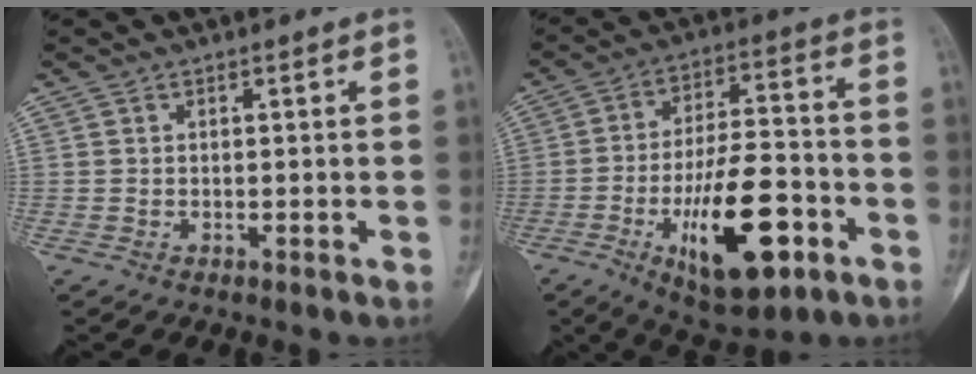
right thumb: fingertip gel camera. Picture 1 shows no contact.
{"total": 19.5, "force": [-7.5, 8.0, 16.2], "torque": [-0.254, 0.033, -0.109]}